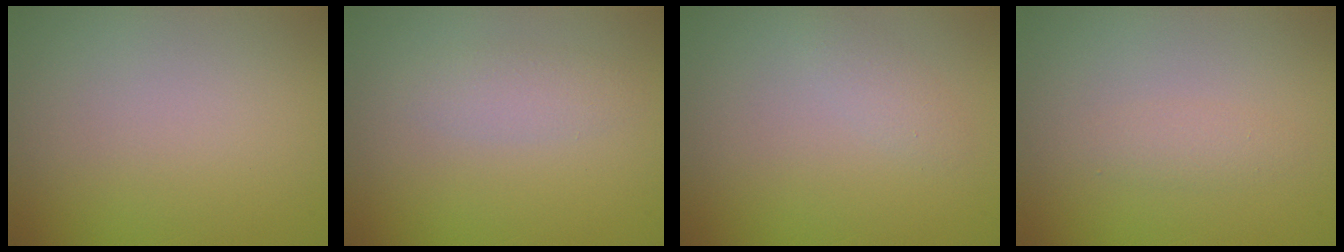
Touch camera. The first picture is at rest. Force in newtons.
{"total": 1.6, "press": 1.6, "slide": 0.2}
{"total": 1.1, "press": 1.1, "slide": 0.1}
{"total": 1.1, "press": 1.1, "slide": 0.1}